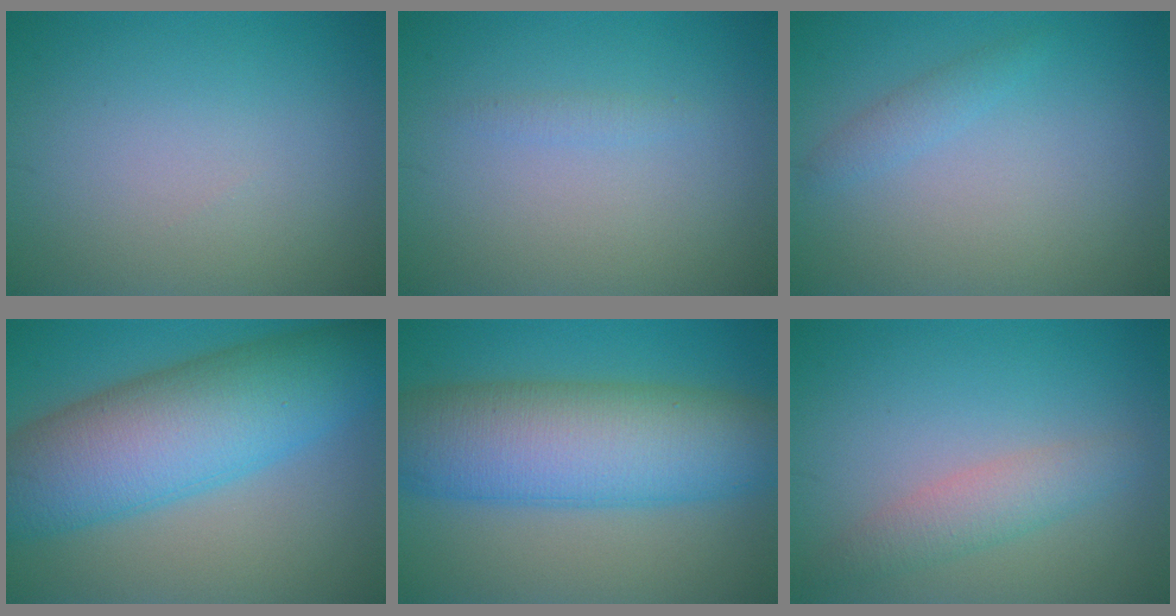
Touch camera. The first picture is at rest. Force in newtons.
{"total": 0.7, "press": 0.7, "slide": 0.1}
{"total": 1.3, "press": 1.3, "slide": 0.0}
{"total": 11.7, "press": 11.7, "slide": 0.1}
{"total": 11.4, "press": 11.4, "slide": 0.1}
{"total": 2.7, "press": 2.6, "slide": 0.2}